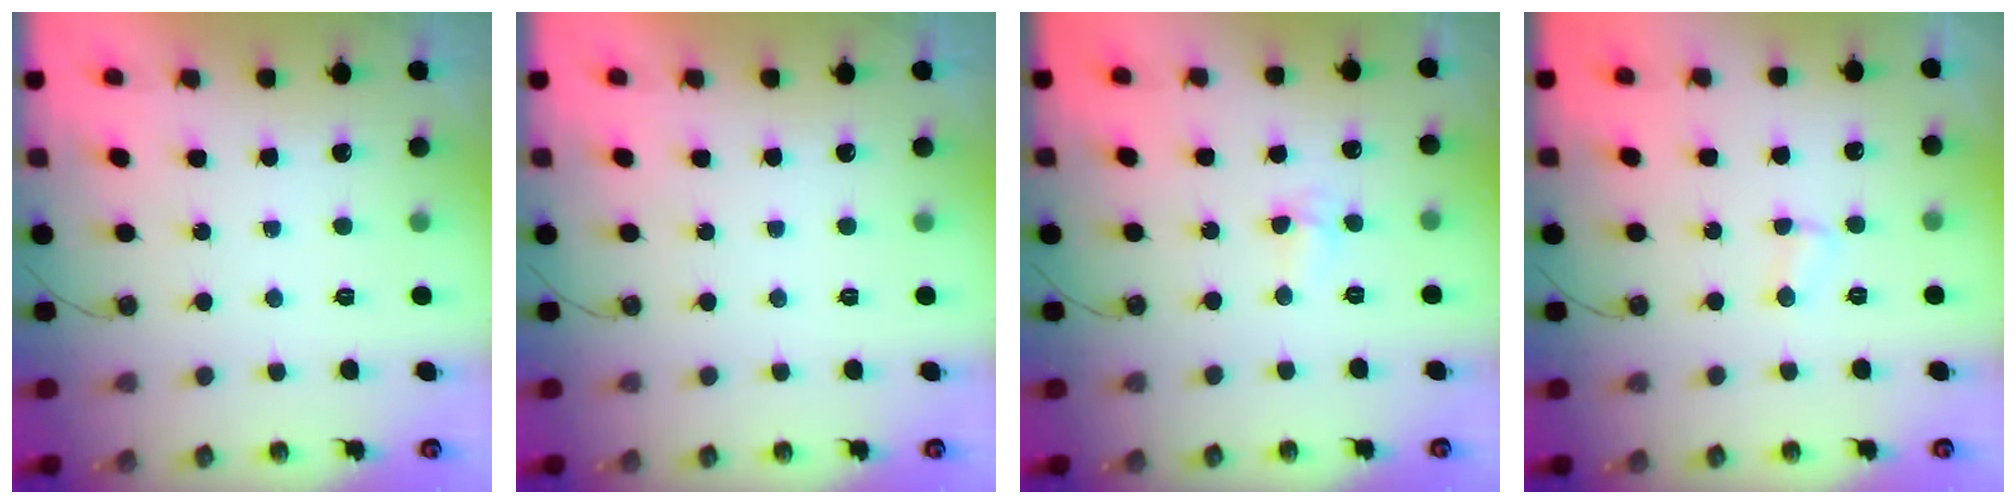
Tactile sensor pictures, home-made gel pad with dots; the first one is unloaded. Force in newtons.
{"total": 0.0}
{"total": 3.4, "press": 3.4, "slide": 0.5}
{"total": 3.6, "press": 3.6, "slide": 0.4}